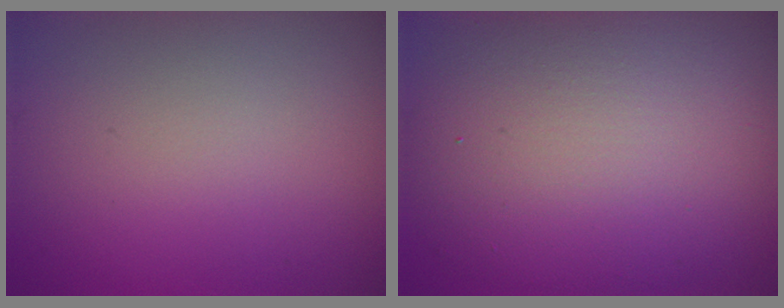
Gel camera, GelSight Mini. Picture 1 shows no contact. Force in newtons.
{"total": 11.6, "press": 11.6, "slide": 0.7}